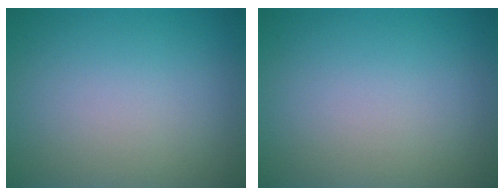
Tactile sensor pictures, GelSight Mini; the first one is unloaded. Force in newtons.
{"total": 0.0}